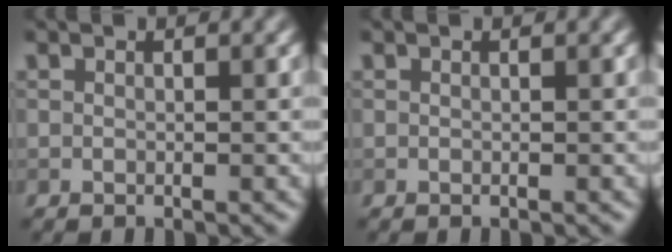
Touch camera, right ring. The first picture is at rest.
{"total": 0.0}